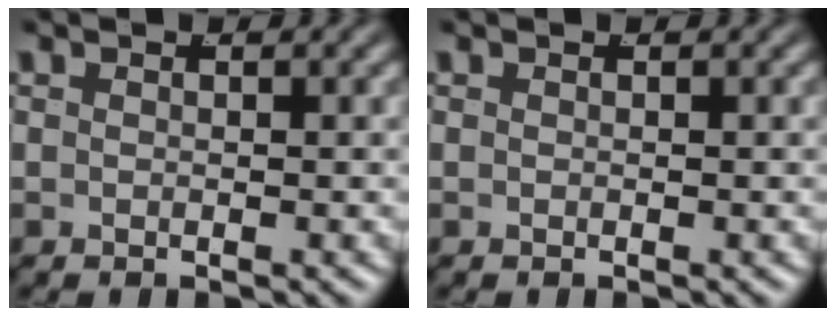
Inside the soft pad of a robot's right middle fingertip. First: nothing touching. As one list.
[{"total": 0.0}]